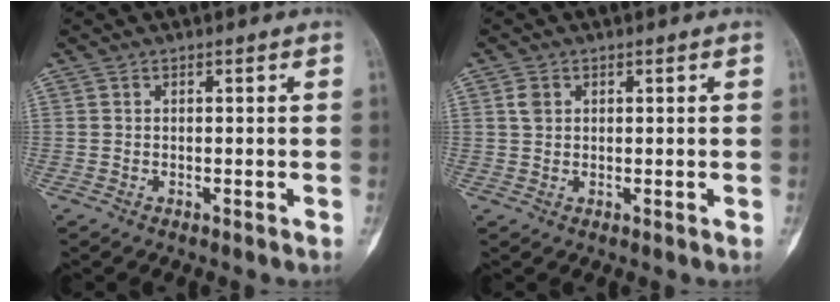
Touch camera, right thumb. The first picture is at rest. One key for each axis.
{"total": 2.0, "fx": 0.7, "fy": 1.6, "fz": 1.1, "tx": -0.016, "ty": 0.002, "tz": 0.015}